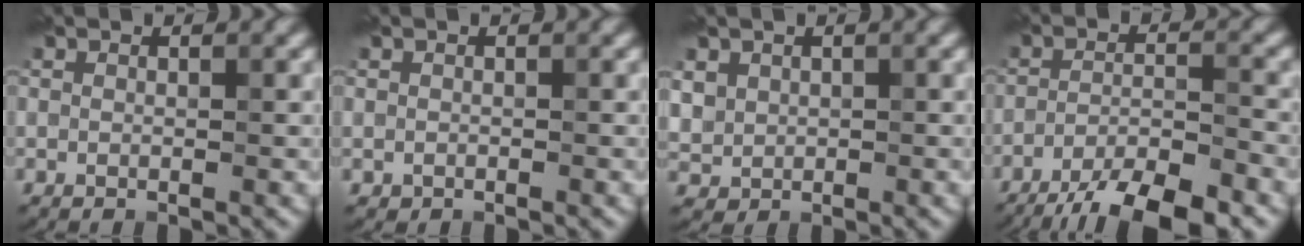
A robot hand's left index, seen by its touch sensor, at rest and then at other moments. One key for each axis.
{"total": 0.7, "fx": -0.1, "fy": 0.7, "fz": -0.2, "tx": 0.013, "ty": -0.004, "tz": -0.005}
{"total": 2.1, "fx": 0.6, "fy": 1.9, "fz": 0.4, "tx": -0.013, "ty": -0.005, "tz": 0.017}
{"total": 8.7, "fx": -6.8, "fy": 1.9, "fz": 5.1, "tx": -0.079, "ty": -0.006, "tz": -0.114}